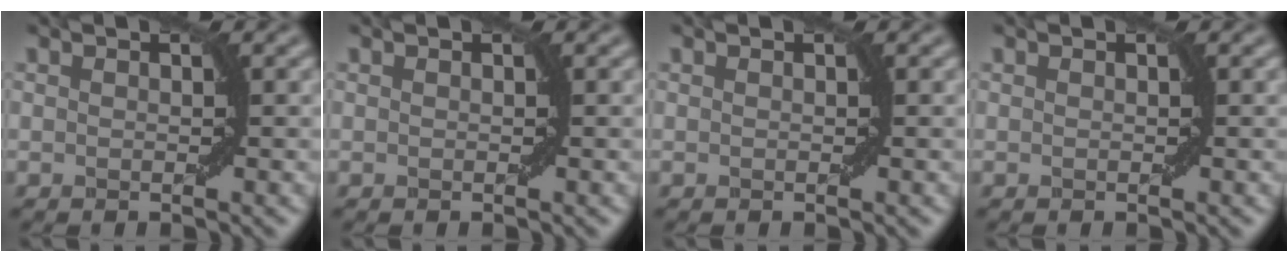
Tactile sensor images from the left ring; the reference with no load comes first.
{"total": 0.0}
{"total": 0.0}
{"total": 0.0}